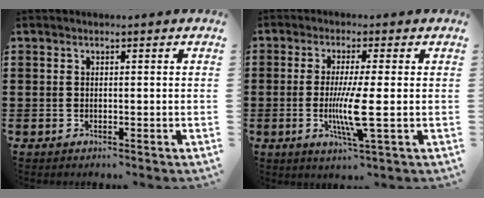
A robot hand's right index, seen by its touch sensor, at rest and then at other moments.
{"total": 7.1, "force": [-1.2, 0.2, 7.1], "torque": [-0.142, -0.021, -0.026]}